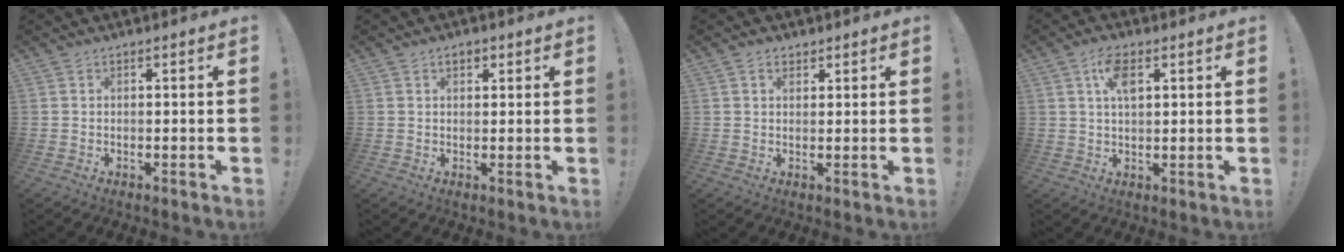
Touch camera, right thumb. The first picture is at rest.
{"total": 2.2, "force": [1.0, 1.4, 1.4], "torque": [-0.018, -0.001, 0.015]}
{"total": 2.2, "force": [1.3, 1.5, 0.8], "torque": [-0.001, -0.007, 0.022]}
{"total": 6.6, "force": [2.4, 3.2, 5.3], "torque": [-0.097, 0.004, 0.042]}